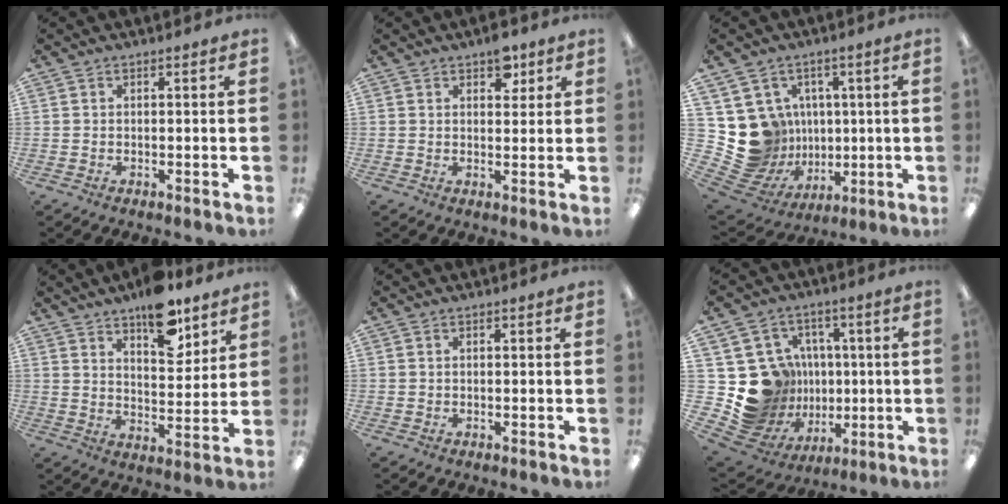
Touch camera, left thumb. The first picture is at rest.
{"total": 5.3, "force": [3.3, 2.9, 2.9], "torque": [-0.024, -0.011, 0.052]}
{"total": 13.7, "force": [1.9, 13.2, 3.1], "torque": [-0.092, -0.028, 0.064]}
{"total": 13.1, "force": [9.5, 5.5, 7.0], "torque": [-0.084, -0.058, 0.162]}
{"total": 0.0}
{"total": 19.1, "force": [0.7, 18.4, 5.1], "torque": [-0.107, -0.018, 0.074]}